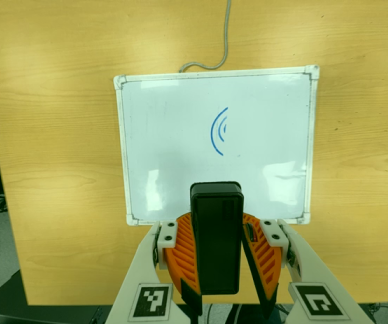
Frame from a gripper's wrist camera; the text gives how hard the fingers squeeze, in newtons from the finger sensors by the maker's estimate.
{"total": 8.8, "left": 8.8, "right": 8.8}